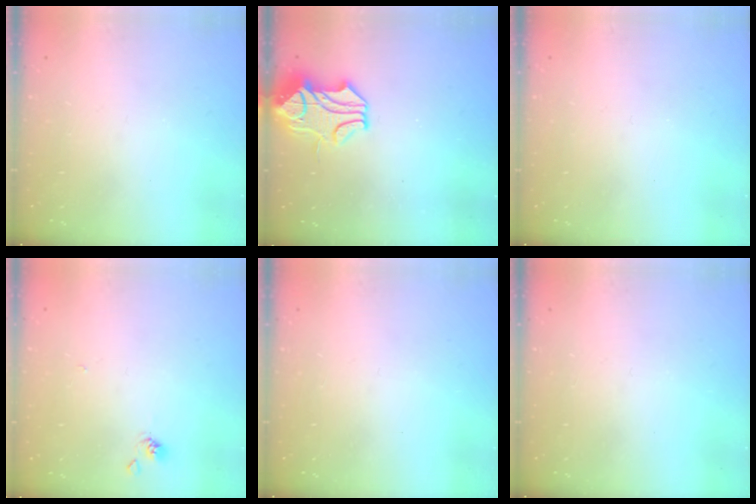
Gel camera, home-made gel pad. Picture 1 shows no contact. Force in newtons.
{"total": 2.3, "press": 1.7, "slide": 1.6}
{"total": 0.0}
{"total": 1.9, "press": 1.9, "slide": 0.2}
{"total": 0.0}
{"total": 0.0}